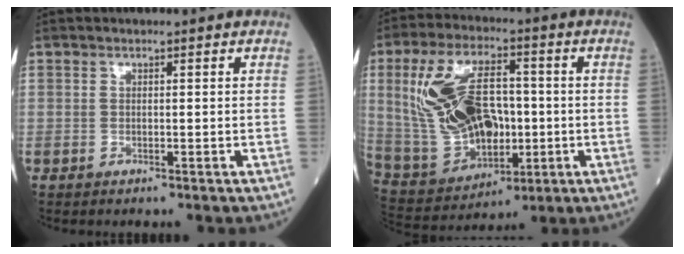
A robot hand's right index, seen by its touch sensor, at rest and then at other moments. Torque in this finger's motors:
{"motor_torque": [1.33, 0.81, 0.43, 0.21]}